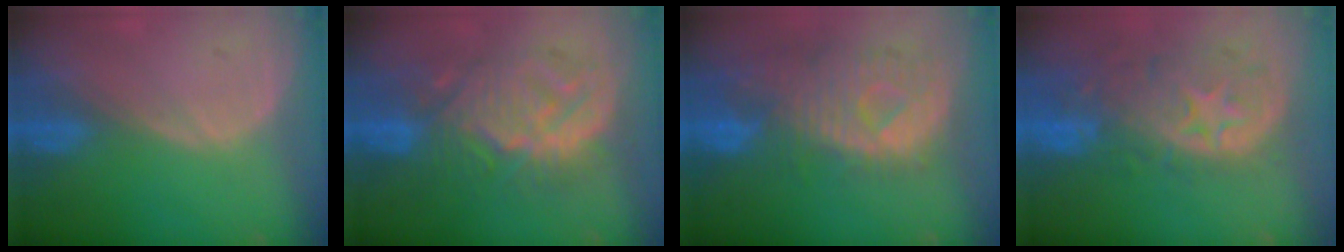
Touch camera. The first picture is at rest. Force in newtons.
{"total": 10.5, "press": 10.5, "slide": 0.5}
{"total": 11.2, "press": 9.8, "slide": 5.4}
{"total": 11.4, "press": 9.8, "slide": 5.7}